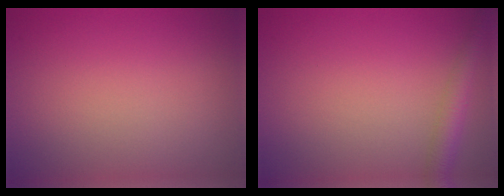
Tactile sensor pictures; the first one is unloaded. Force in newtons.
{"total": 2.7, "press": 2.7, "slide": 0.1}